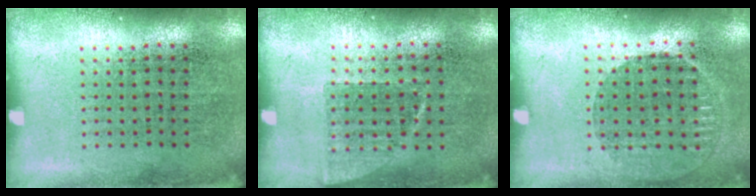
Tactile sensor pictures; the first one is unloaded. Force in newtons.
{"total": 0.7, "press": 0.6, "slide": 0.4}
{"total": 0.8, "press": 0.8, "slide": 0.2}